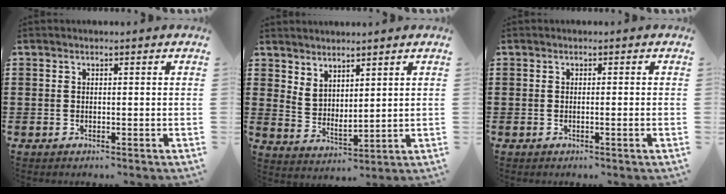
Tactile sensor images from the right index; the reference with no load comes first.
{"total": 3.5, "force": [3.4, 0.8, -0.2], "torque": [-0.009, -0.014, 0.064]}
{"total": 0.6, "force": [-0.2, -0.2, 0.5], "torque": [-0.008, -0.002, -0.004]}